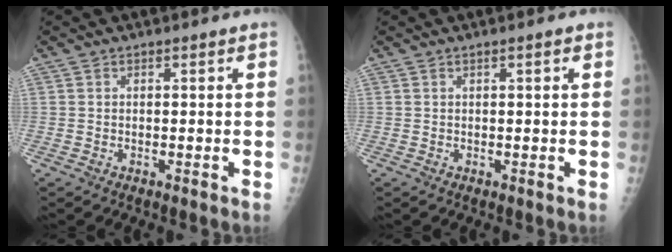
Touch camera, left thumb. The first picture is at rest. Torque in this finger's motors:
{"motor_torque": [-0.21, -0.06, -0.01, 0.11, 0.00]}